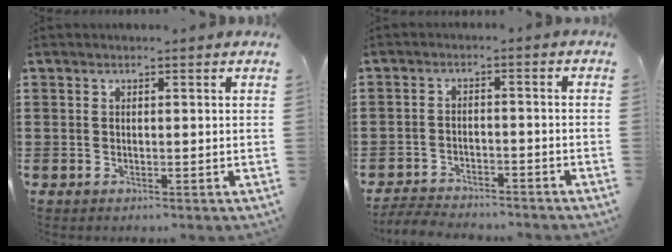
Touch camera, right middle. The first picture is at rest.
{"total": 3.6, "force": [-3.5, 0.5, 0.4], "torque": [-0.015, 0.000, -0.077]}